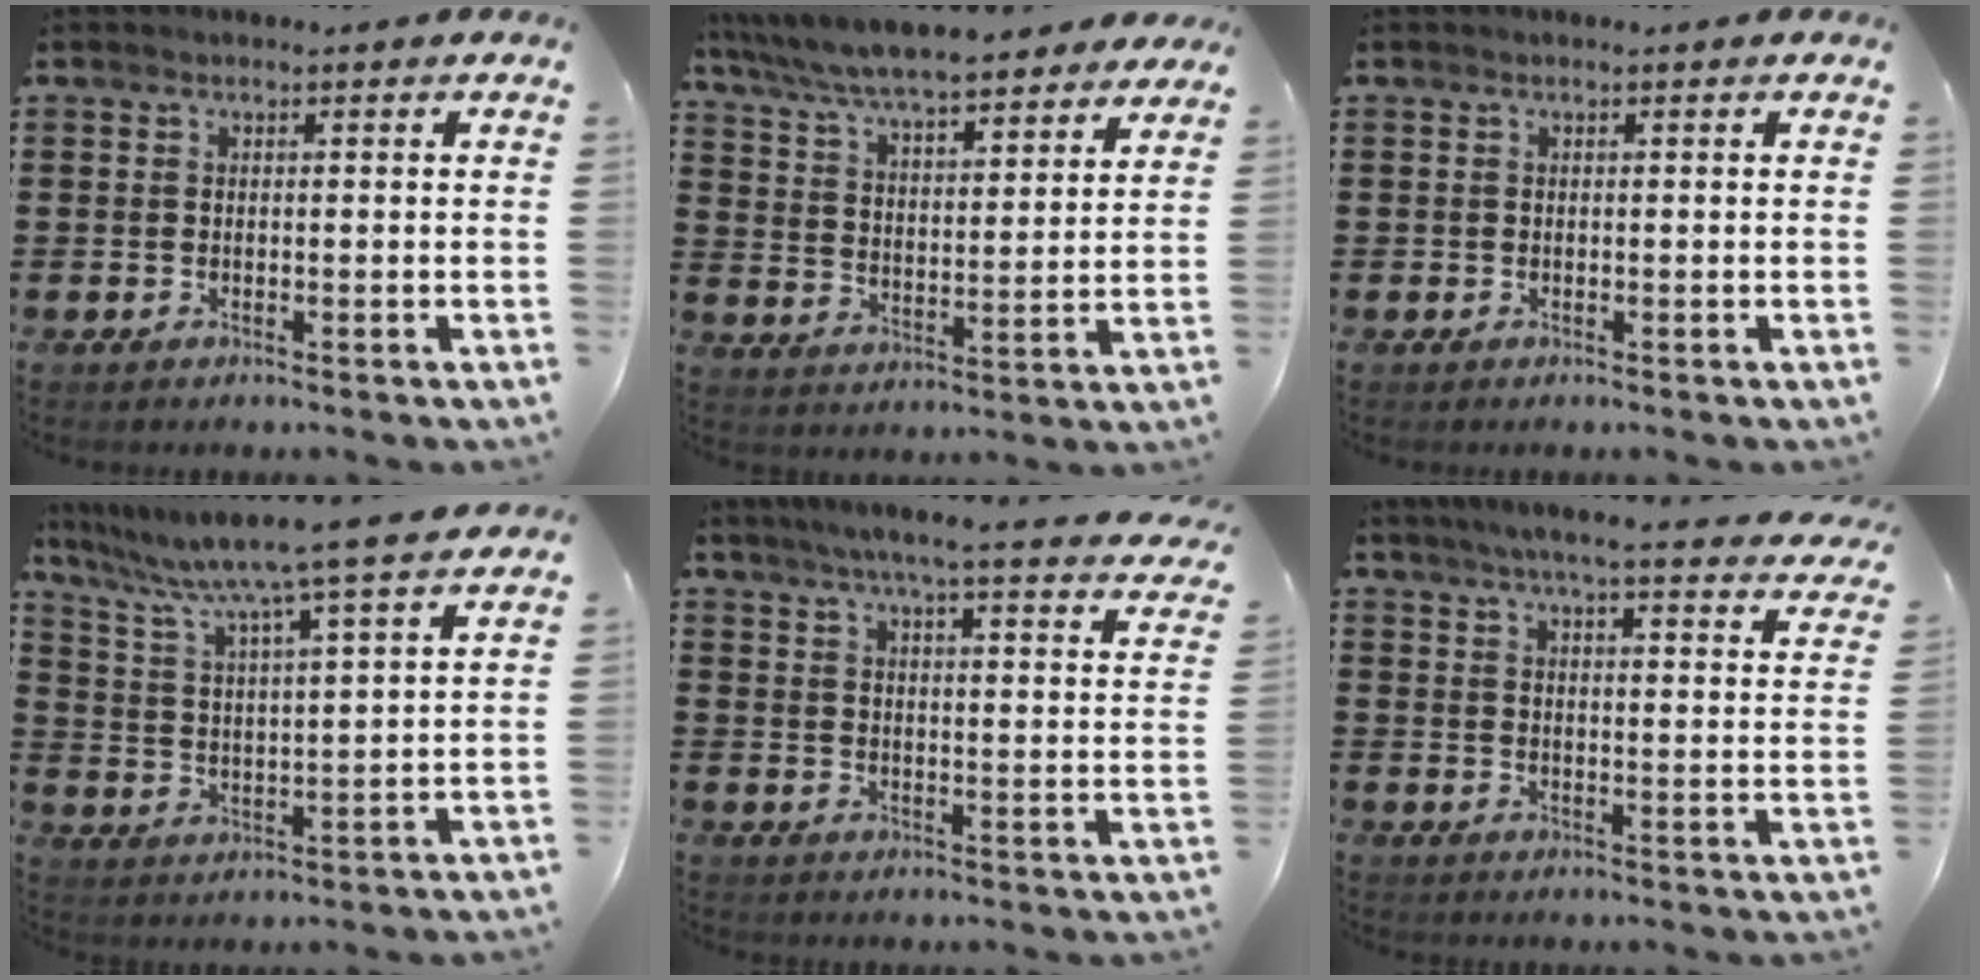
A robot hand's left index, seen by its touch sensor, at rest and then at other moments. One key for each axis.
{"total": 7.4, "fx": 7.0, "fy": 0.7, "fz": 2.3, "tx": -0.076, "ty": -0.039, "tz": 0.123}
{"total": 0.0}
{"total": 8.1, "fx": 6.9, "fy": -1.2, "fz": 4.0, "tx": -0.106, "ty": -0.048, "tz": 0.109}
{"total": 5.6, "fx": 4.8, "fy": -0.6, "fz": 2.8, "tx": -0.075, "ty": -0.032, "tz": 0.077}
{"total": 5.1, "fx": 4.4, "fy": -0.3, "fz": 2.5, "tx": -0.067, "ty": -0.026, "tz": 0.072}